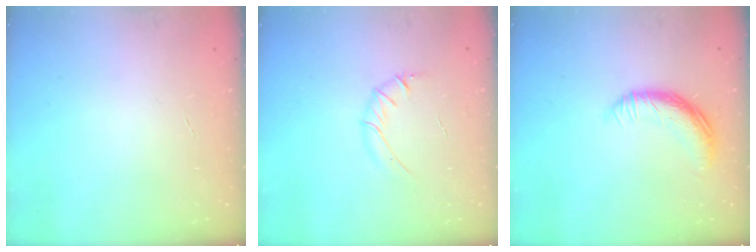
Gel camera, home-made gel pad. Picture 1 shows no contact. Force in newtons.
{"total": 4.1, "press": 3.9, "slide": 1.3}
{"total": 11.6, "press": 11.5, "slide": 0.9}